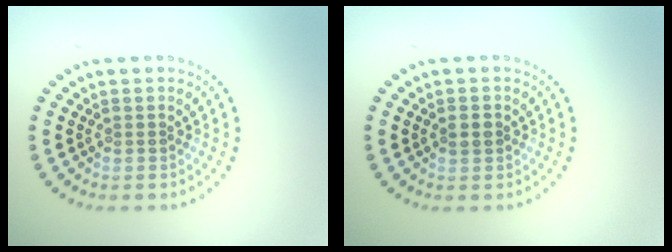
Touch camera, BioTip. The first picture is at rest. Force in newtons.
{"total": 1.6, "press": 1.6, "slide": 0.3}